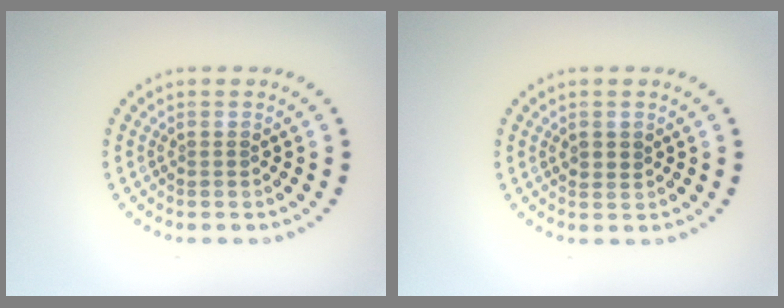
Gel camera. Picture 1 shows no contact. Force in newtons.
{"total": 1.3, "press": 1.2, "slide": 0.4}